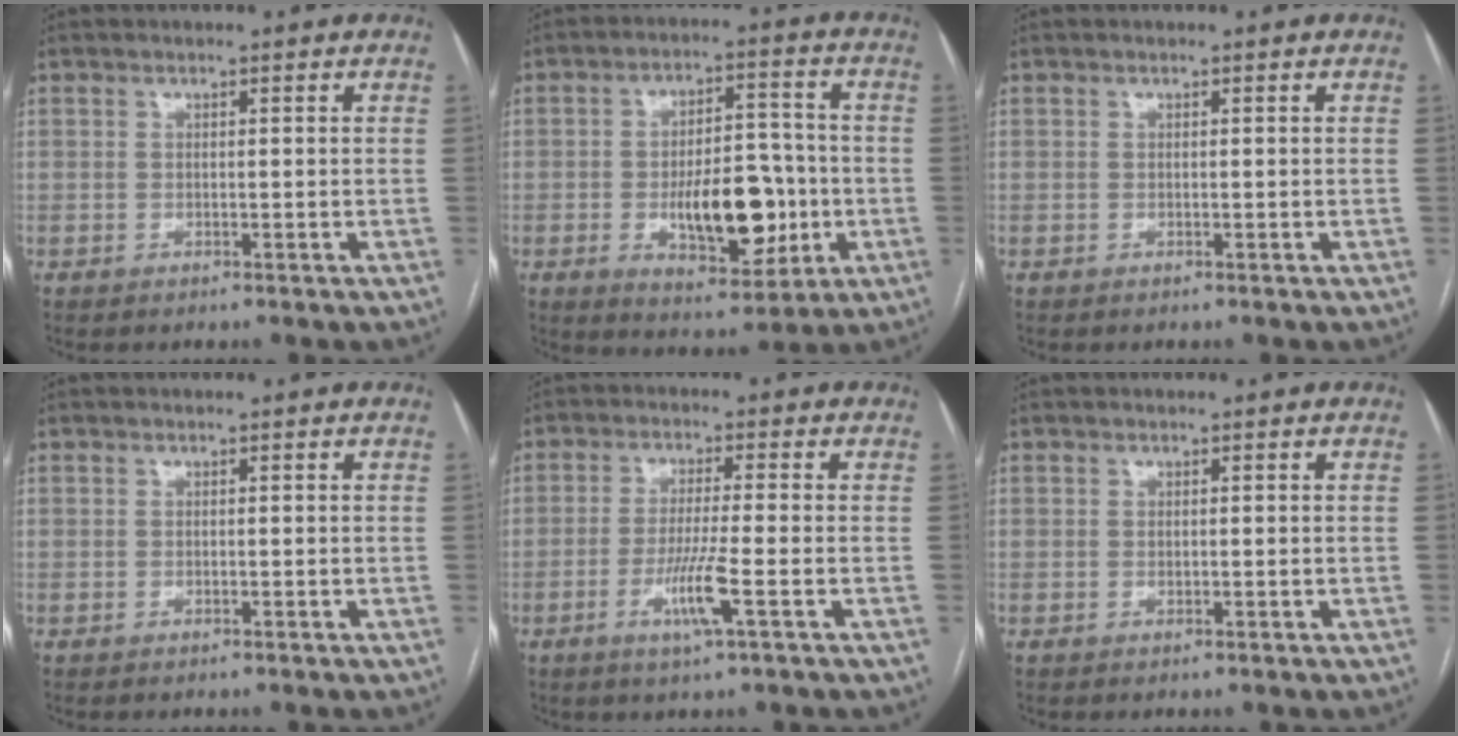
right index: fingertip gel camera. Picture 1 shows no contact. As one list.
[{"total": 13.1, "force": [-2.7, 5.6, 11.6], "torque": [-0.180, 0.009, -0.032]}, {"total": 0.0}, {"total": 0.0}, {"total": 6.2, "force": [-2.3, -0.5, 5.7], "torque": [-0.110, -0.015, -0.045]}, {"total": 0.0}]